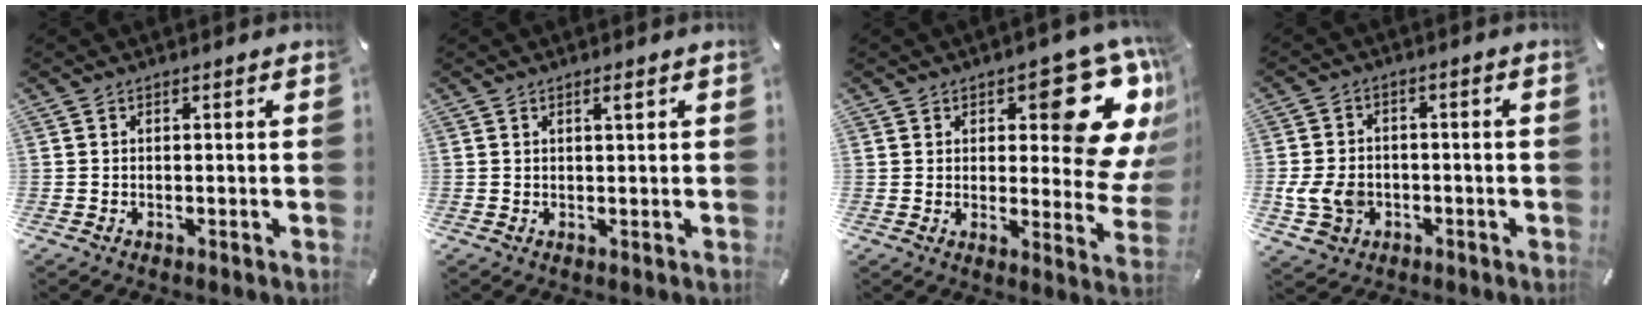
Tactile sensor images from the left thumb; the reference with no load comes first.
{"total": 1.5, "force": [0.8, 0.1, 1.3], "torque": [-0.027, 0.000, 0.013]}
{"total": 17.1, "force": [9.0, 7.6, 12.3], "torque": [-0.136, -0.076, 0.147]}
{"total": 7.5, "force": [-2.1, 6.1, 3.9], "torque": [-0.094, 0.012, -0.036]}